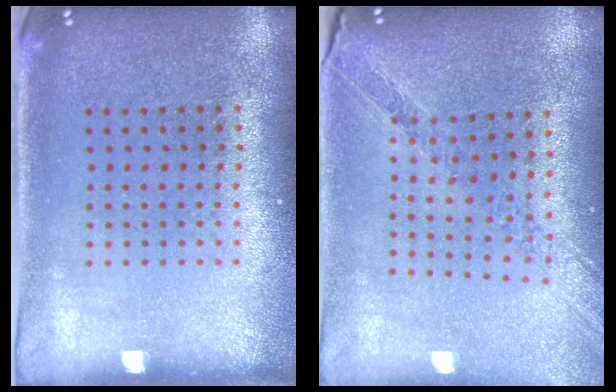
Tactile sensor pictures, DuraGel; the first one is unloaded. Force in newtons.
{"total": 1.2, "press": 1.2, "slide": 0.2}